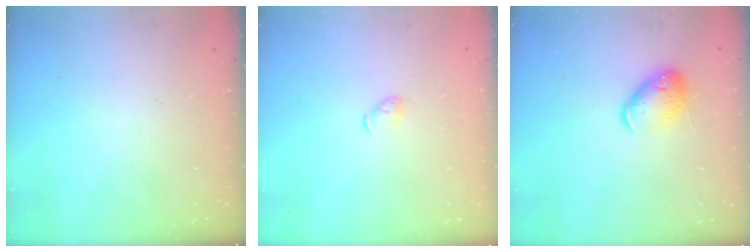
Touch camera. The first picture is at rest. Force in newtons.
{"total": 3.8, "press": 3.7, "slide": 0.9}
{"total": 10.8, "press": 10.6, "slide": 1.8}